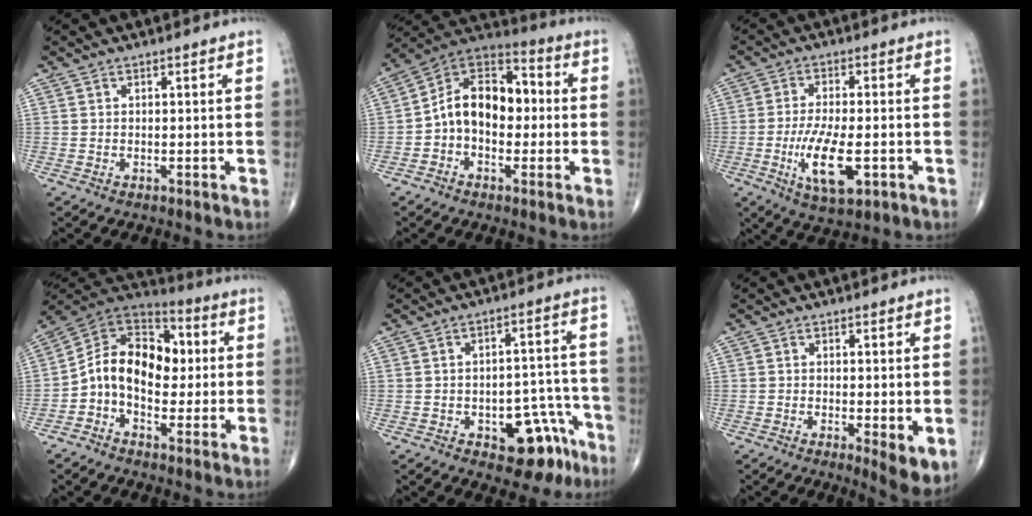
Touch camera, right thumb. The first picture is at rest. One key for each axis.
{"total": 14.2, "fx": -1.0, "fy": 9.7, "fz": 10.4, "tx": -0.135, "ty": 0.048, "tz": -0.032}
{"total": 10.5, "fx": -3.0, "fy": 3.8, "fz": 9.3, "tx": -0.171, "ty": -0.007, "tz": -0.049}
{"total": 15.3, "fx": -0.4, "fy": 10.8, "fz": 10.8, "tx": -0.140, "ty": 0.041, "tz": -0.018}
{"total": 10.9, "fx": -5.6, "fy": 5.9, "fz": 7.2, "tx": -0.050, "ty": 0.051, "tz": -0.066}
{"total": 5.3, "fx": -0.9, "fy": 1.5, "fz": 5.0, "tx": -0.071, "ty": -0.017, "tz": -0.015}